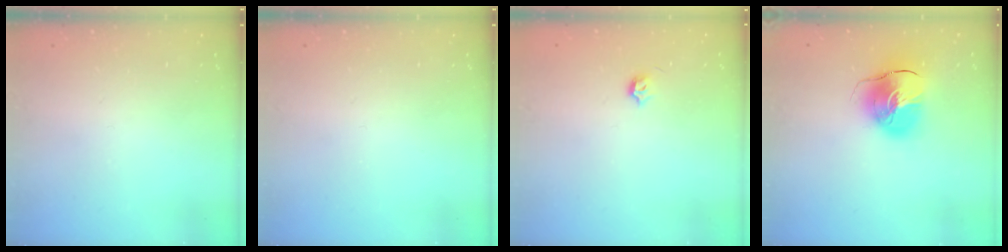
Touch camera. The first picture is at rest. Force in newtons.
{"total": 0.0}
{"total": 3.7, "press": 3.6, "slide": 0.6}
{"total": 13.9, "press": 13.8, "slide": 2.1}